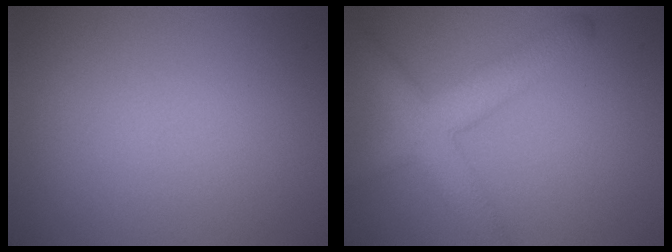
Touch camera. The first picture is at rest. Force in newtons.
{"total": 5.3, "press": 5.3, "slide": 0.2}